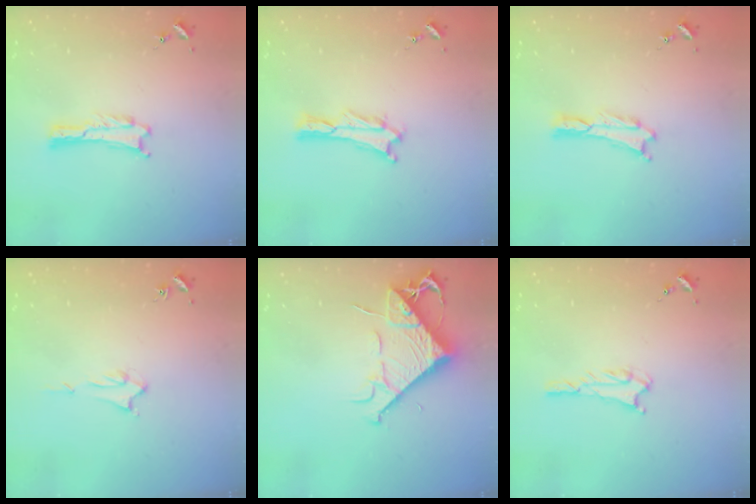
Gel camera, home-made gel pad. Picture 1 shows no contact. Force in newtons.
{"total": 0.9, "press": 0.9, "slide": 0.2}
{"total": 0.0}
{"total": 1.4, "press": 1.4, "slide": 0.2}
{"total": 8.6, "press": 8.5, "slide": 1.2}
{"total": 1.8, "press": 1.8, "slide": 0.2}